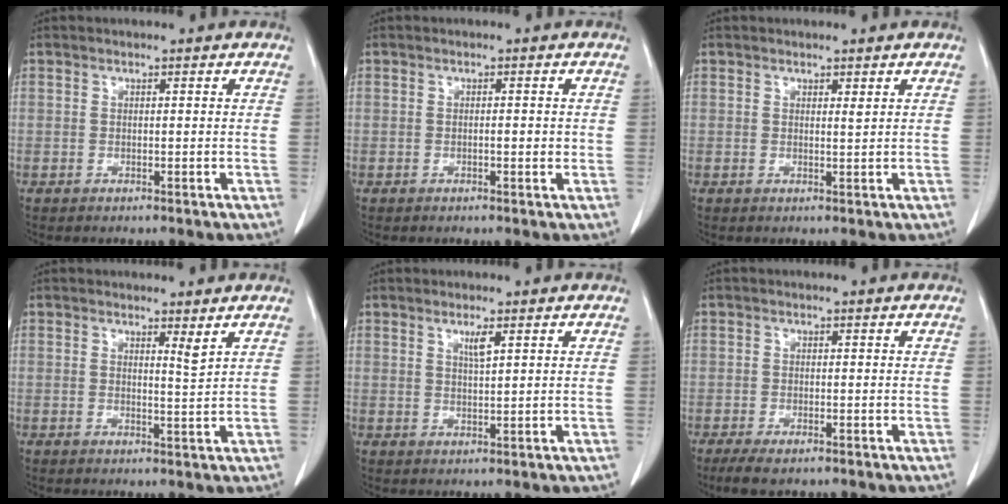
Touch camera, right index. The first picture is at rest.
{"total": 1.3, "force": [-0.1, 0.4, 1.2], "torque": [-0.019, 0.001, -0.001]}
{"total": 0.6, "force": [0.4, 0.0, 0.5], "torque": [-0.010, -0.004, 0.007]}
{"total": 1.7, "force": [1.2, -0.2, 1.1], "torque": [-0.019, -0.013, 0.020]}
{"total": 2.0, "force": [1.1, 0.1, 1.7], "torque": [-0.035, -0.004, 0.021]}
{"total": 3.7, "force": [-2.7, 1.2, 2.3], "torque": [-0.045, -0.008, -0.040]}